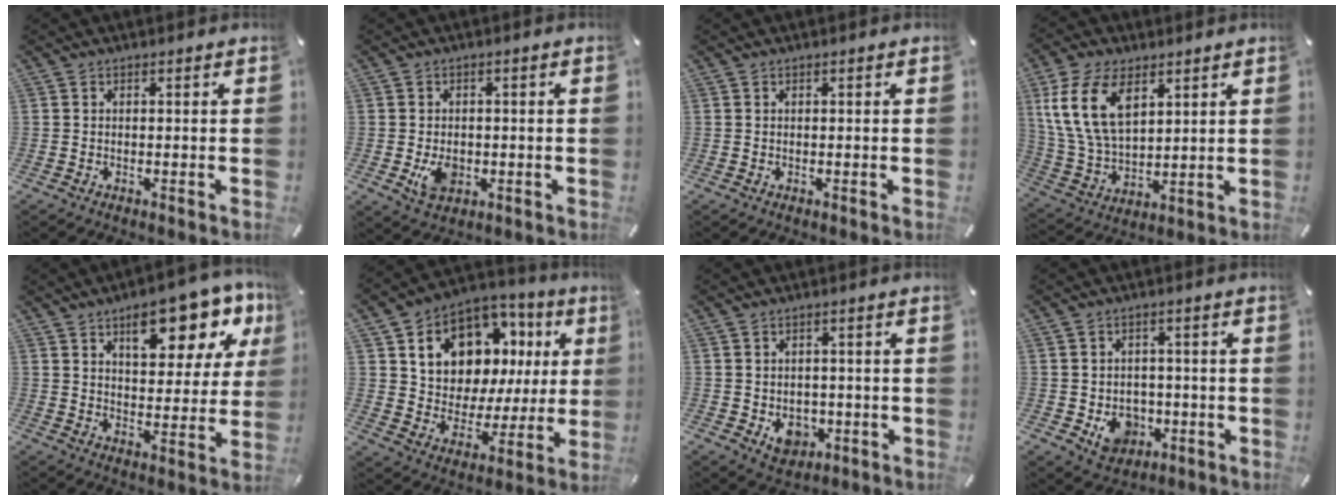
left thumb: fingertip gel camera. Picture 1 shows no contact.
{"total": 5.8, "force": [-1.2, 4.2, 3.8], "torque": [-0.066, -0.005, -0.022]}
{"total": 0.0}
{"total": 14.5, "force": [6.1, 9.0, 9.6], "torque": [-0.247, -0.010, 0.110]}
{"total": 16.6, "force": [9.6, 8.1, 10.8], "torque": [-0.132, -0.055, 0.154]}
{"total": 13.2, "force": [7.3, 9.5, 5.5], "torque": [-0.101, -0.063, 0.135]}
{"total": 6.0, "force": [-1.4, 5.1, 2.9], "torque": [-0.029, 0.004, -0.023]}
{"total": 7.6, "force": [-1.9, 6.6, 3.2], "torque": [-0.039, 0.007, -0.031]}